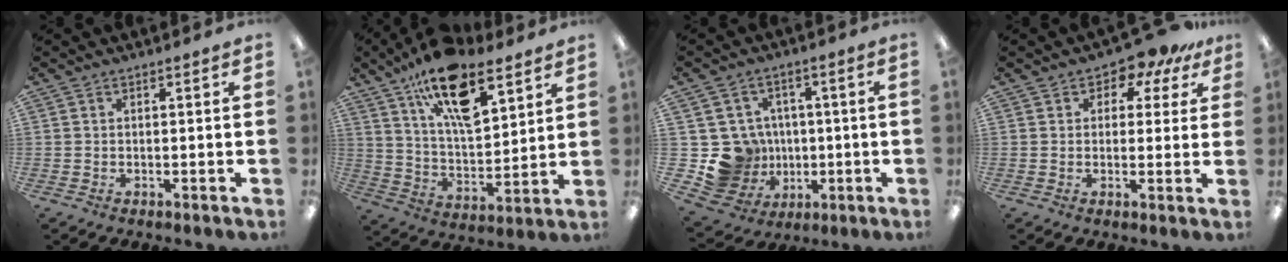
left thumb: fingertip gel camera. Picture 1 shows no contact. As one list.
[{"total": 19.0, "force": [11.9, 8.0, 12.4], "torque": [-0.204, -0.059, 0.203]}, {"total": 12.9, "force": [-1.2, 12.5, 3.2], "torque": [-0.096, 0.009, -0.001]}, {"total": 5.6, "force": [3.9, 3.4, 2.0], "torque": [-0.026, -0.023, 0.067]}]